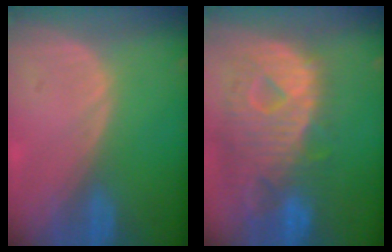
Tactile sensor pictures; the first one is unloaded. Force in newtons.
{"total": 12.6, "press": 10.9, "slide": 6.4}